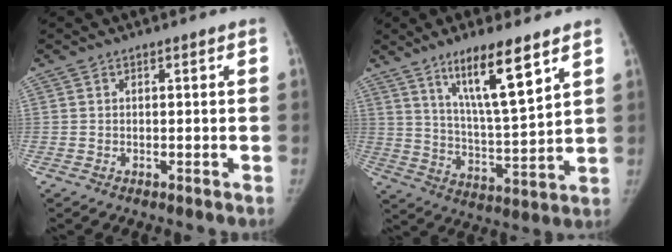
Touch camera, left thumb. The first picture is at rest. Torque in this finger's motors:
{"motor_torque": [0.78, -0.14, 1.31, -1.47, 0.24]}